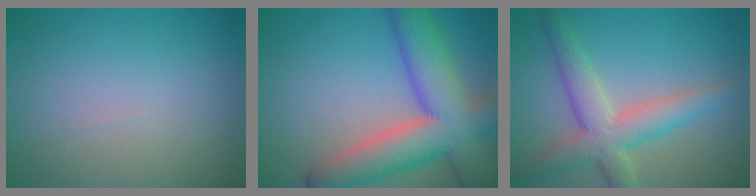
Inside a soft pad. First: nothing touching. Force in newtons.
{"total": 11.1, "press": 11.1, "slide": 0.7}
{"total": 5.6, "press": 5.6, "slide": 0.3}